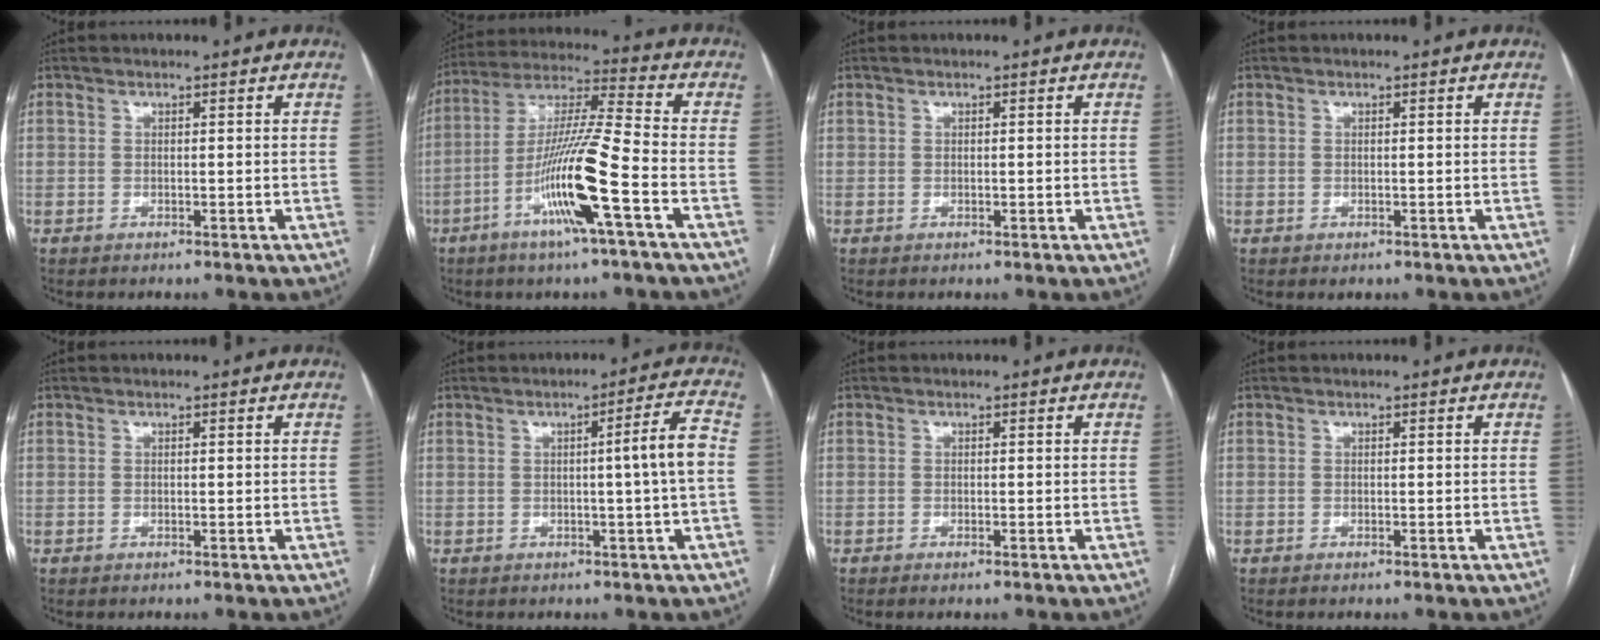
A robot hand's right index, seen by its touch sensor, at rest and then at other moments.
{"total": 14.7, "force": [-5.7, -0.5, 13.5], "torque": [-0.267, -0.003, -0.110]}
{"total": 0.0}
{"total": 0.6, "force": [-0.1, 0.6, 0.2], "torque": [-0.002, 0.002, 0.002]}
{"total": 0.0}
{"total": 5.5, "force": [-0.3, -1.1, 5.4], "torque": [-0.076, 0.006, -0.004]}
{"total": 0.7, "force": [-0.4, 0.0, 0.5], "torque": [-0.011, -0.001, -0.006]}
{"total": 0.0}